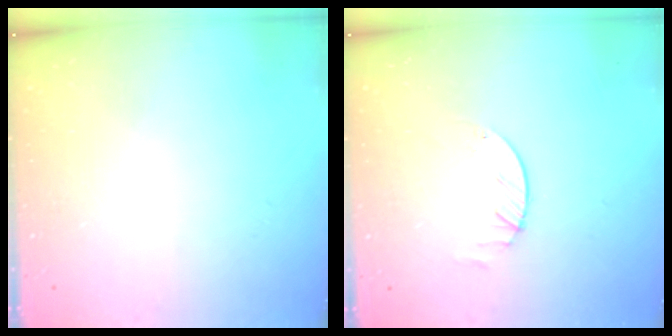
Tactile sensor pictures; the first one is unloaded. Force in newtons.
{"total": 1.7, "press": 1.7, "slide": 0.2}